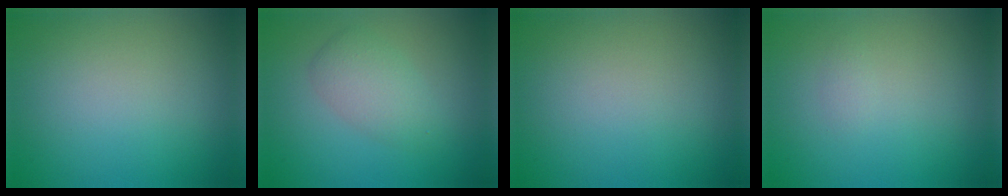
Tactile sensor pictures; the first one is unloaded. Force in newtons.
{"total": 2.7, "press": 2.7, "slide": 0.1}
{"total": 0.0}
{"total": 0.5, "press": 0.5, "slide": 0.1}